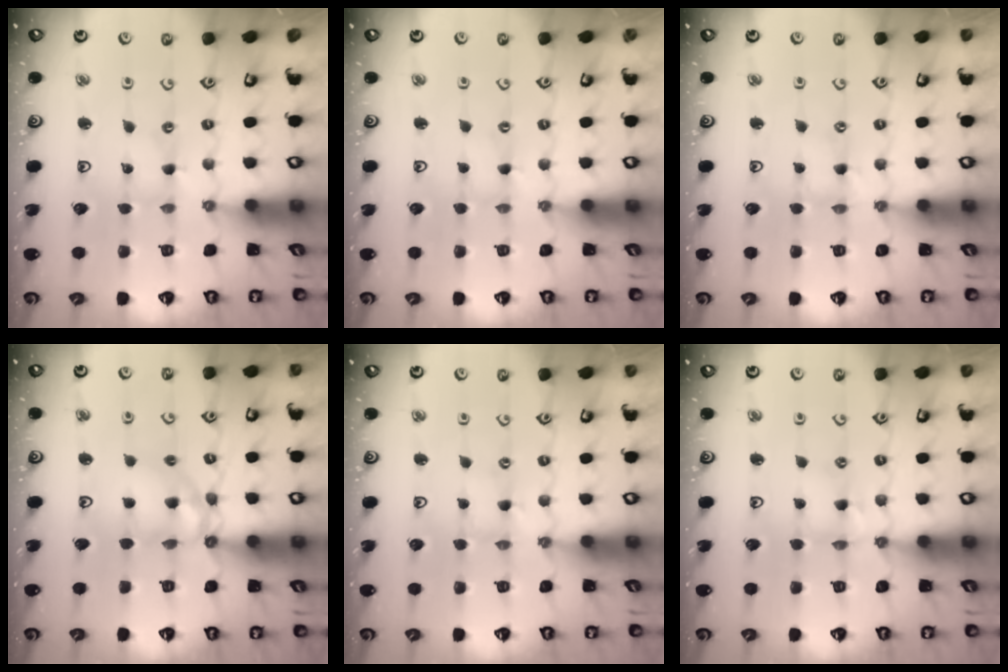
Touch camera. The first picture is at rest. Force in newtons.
{"total": 0.6, "press": 0.5, "slide": 0.1}
{"total": 0.0}
{"total": 12.1, "press": 12.0, "slide": 1.1}
{"total": 1.4, "press": 1.4, "slide": 0.2}
{"total": 3.5, "press": 3.5, "slide": 0.4}